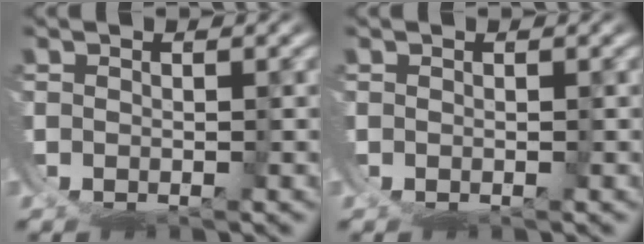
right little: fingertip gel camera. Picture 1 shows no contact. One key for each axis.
{"total": 0.0}